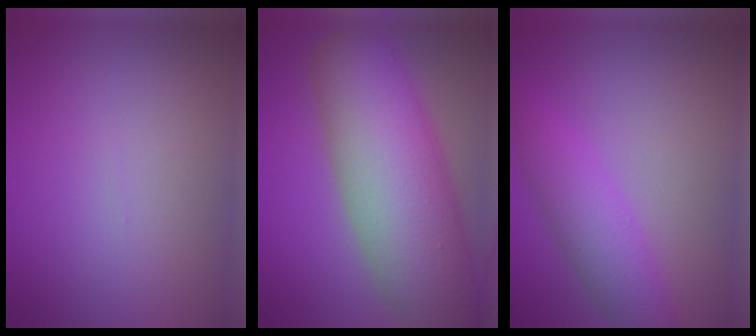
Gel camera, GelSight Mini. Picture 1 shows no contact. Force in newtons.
{"total": 13.2, "press": 13.2, "slide": 0.7}
{"total": 4.0, "press": 4.0, "slide": 0.1}